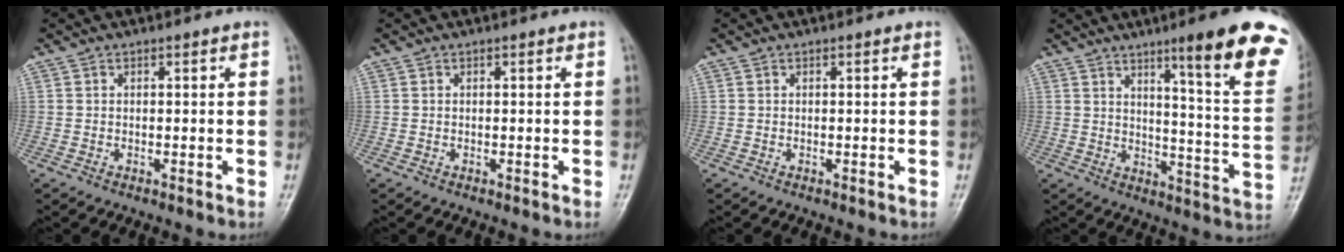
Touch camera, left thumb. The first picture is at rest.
{"total": 0.0}
{"total": 0.0}
{"total": 19.4, "force": [11.0, 2.2, 15.7], "torque": [-0.177, -0.059, 0.146]}